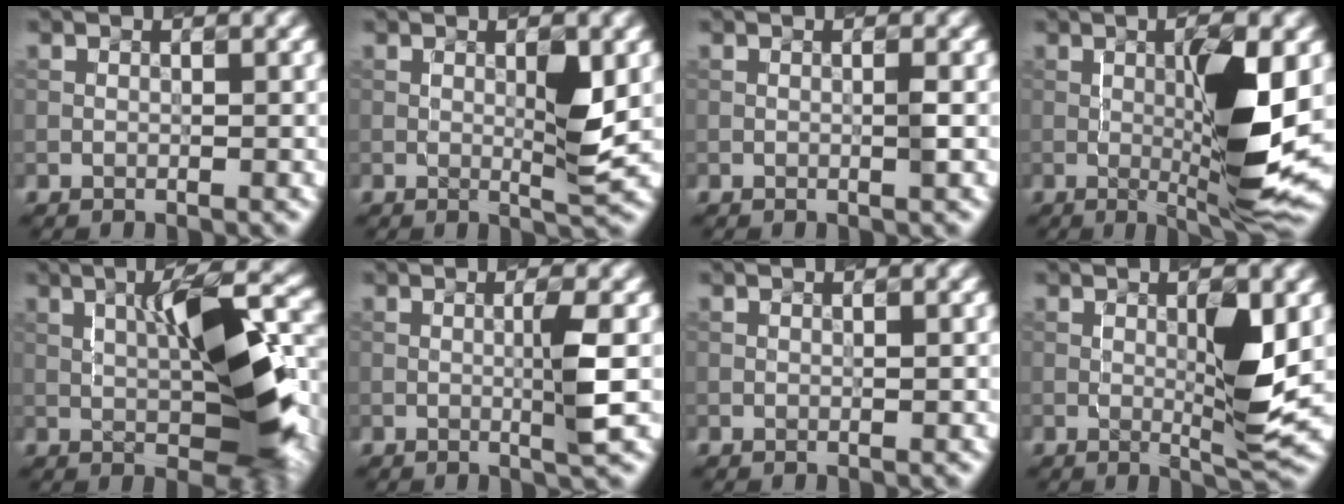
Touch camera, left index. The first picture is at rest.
{"total": 2.7, "force": [0.1, 0.1, 2.7], "torque": [-0.053, -0.002, 0.011]}
{"total": 0.6, "force": [-0.2, -0.1, 0.6], "torque": [-0.017, 0.004, 0.001]}
{"total": 8.3, "force": [-0.2, 1.2, 8.2], "torque": [-0.129, -0.005, 0.013]}
{"total": 9.7, "force": [0.1, 2.6, 9.3], "torque": [-0.143, 0.023, 0.008]}
{"total": 2.3, "force": [-0.1, -0.1, 2.3], "torque": [-0.045, 0.000, 0.005]}
{"total": 0.0}
{"total": 4.3, "force": [0.1, 0.4, 4.3], "torque": [-0.078, -0.003, 0.012]}